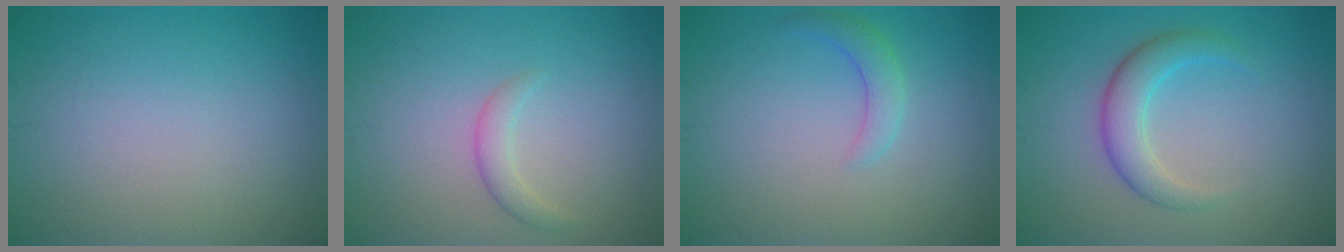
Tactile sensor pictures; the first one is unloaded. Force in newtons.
{"total": 1.6, "press": 1.6, "slide": 0.1}
{"total": 2.0, "press": 2.0, "slide": 0.1}
{"total": 3.5, "press": 3.5, "slide": 0.2}